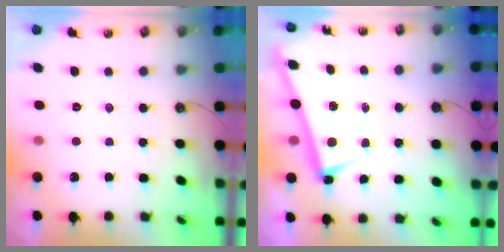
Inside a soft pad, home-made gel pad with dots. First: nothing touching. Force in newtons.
{"total": 2.8, "press": 2.7, "slide": 0.4}